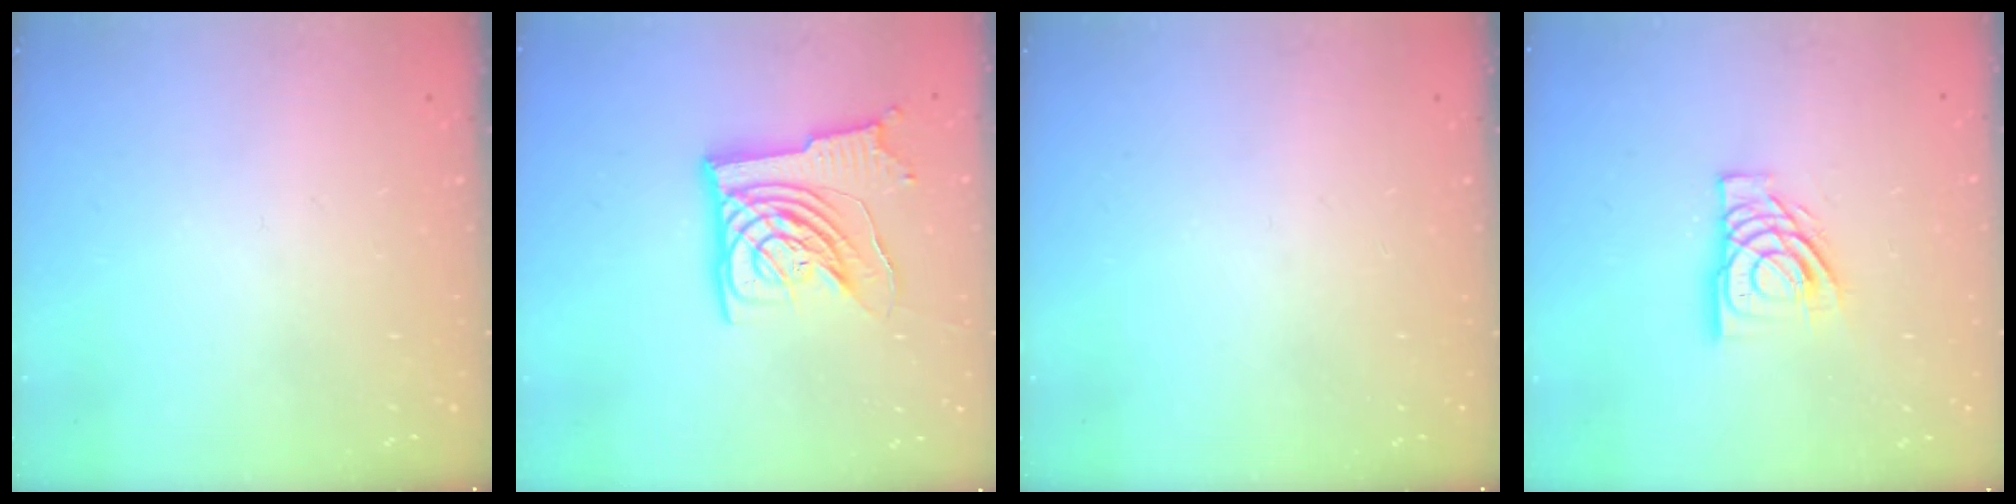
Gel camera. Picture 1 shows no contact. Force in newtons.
{"total": 13.1, "press": 13.0, "slide": 1.7}
{"total": 0.0}
{"total": 12.6, "press": 12.6, "slide": 1.6}